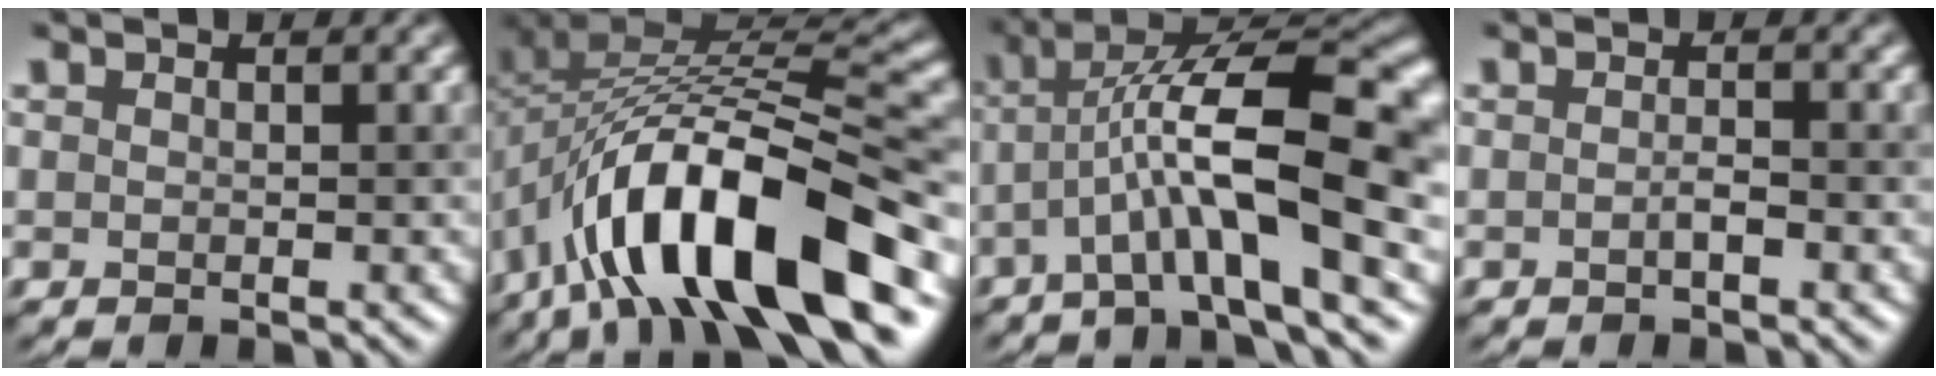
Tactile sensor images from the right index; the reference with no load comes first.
{"total": 13.6, "force": [-6.4, 4.7, 11.0], "torque": [-0.176, 0.017, -0.111]}
{"total": 11.3, "force": [-1.8, 3.0, 10.7], "torque": [-0.188, 0.024, -0.039]}
{"total": 0.8, "force": [-0.3, 0.2, 0.7], "torque": [-0.017, 0.002, -0.006]}